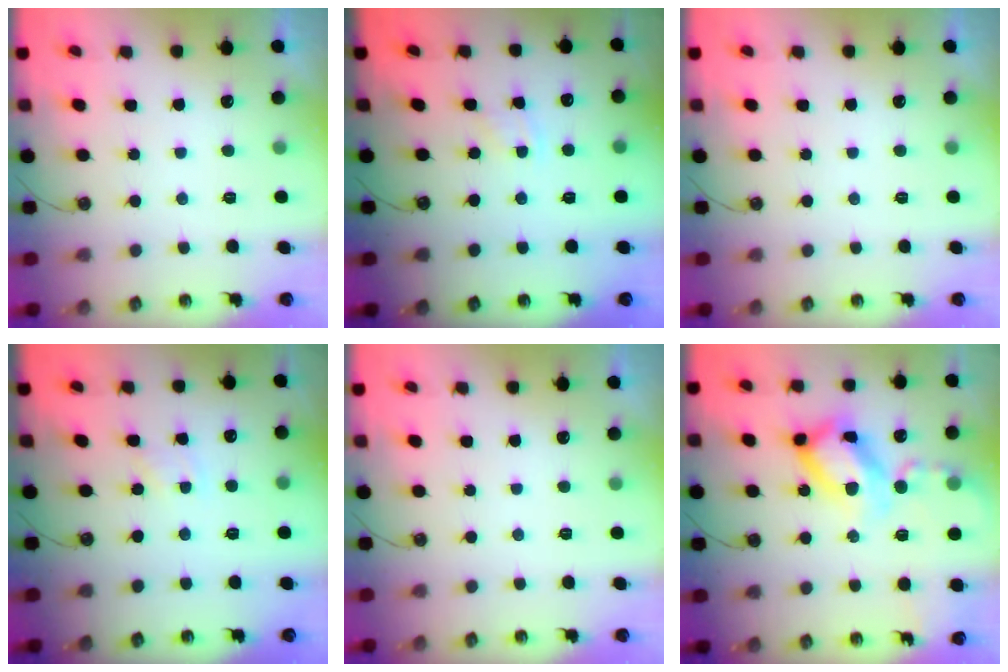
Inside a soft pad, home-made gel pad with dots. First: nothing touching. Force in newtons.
{"total": 2.2, "press": 2.1, "slide": 0.4}
{"total": 0.0}
{"total": 1.9, "press": 1.9, "slide": 0.4}
{"total": 0.0}
{"total": 22.1, "press": 22.0, "slide": 2.1}